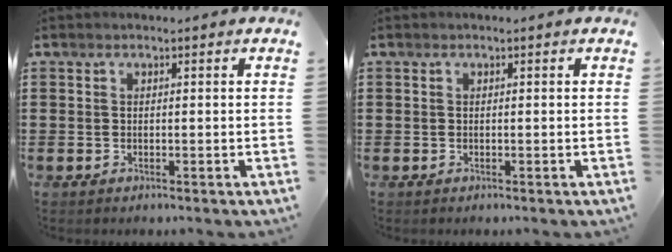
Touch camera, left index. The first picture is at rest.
{"total": 0.0}